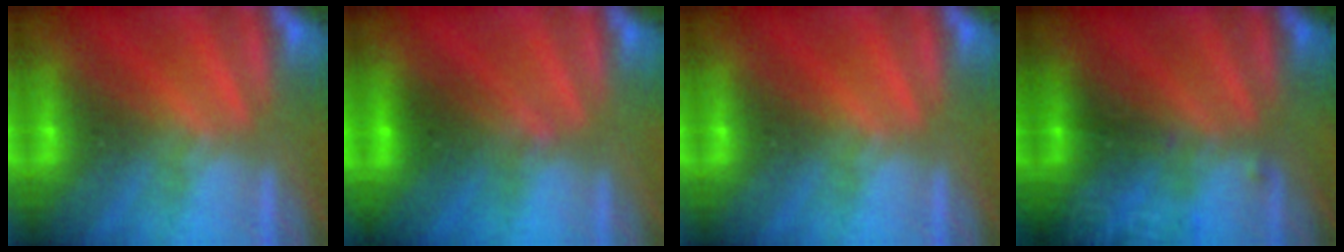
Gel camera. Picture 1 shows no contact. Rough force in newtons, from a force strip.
{"total": 2.8}
{"total": 0.0}
{"total": 2.9}